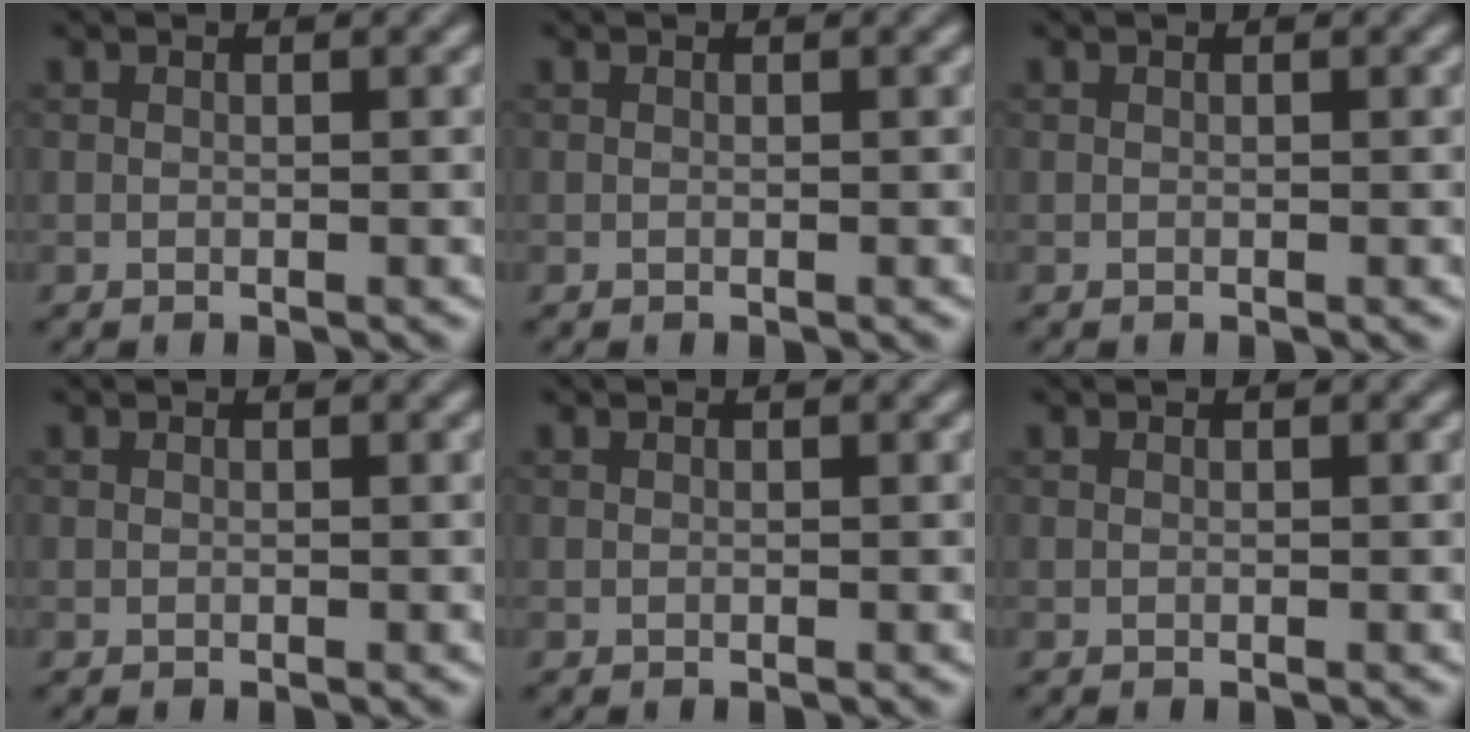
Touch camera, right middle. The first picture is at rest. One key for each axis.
{"total": 0.0}
{"total": 0.0}
{"total": 0.0}
{"total": 0.0}
{"total": 0.0}